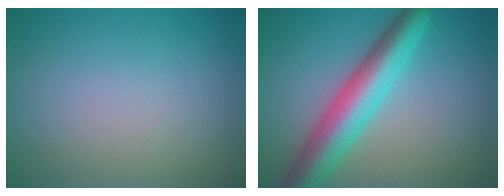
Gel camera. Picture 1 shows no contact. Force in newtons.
{"total": 6.9, "press": 6.9, "slide": 0.2}